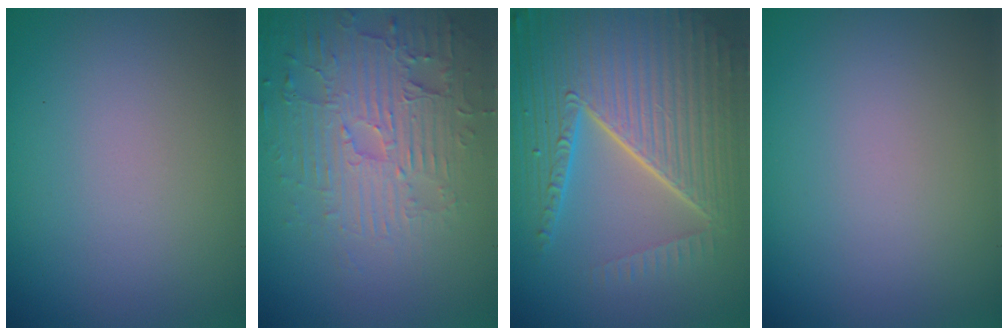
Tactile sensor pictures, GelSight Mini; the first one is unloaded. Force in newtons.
{"total": 4.4, "press": 4.0, "slide": 1.8}
{"total": 10.1, "press": 6.3, "slide": 7.9}
{"total": 0.0}